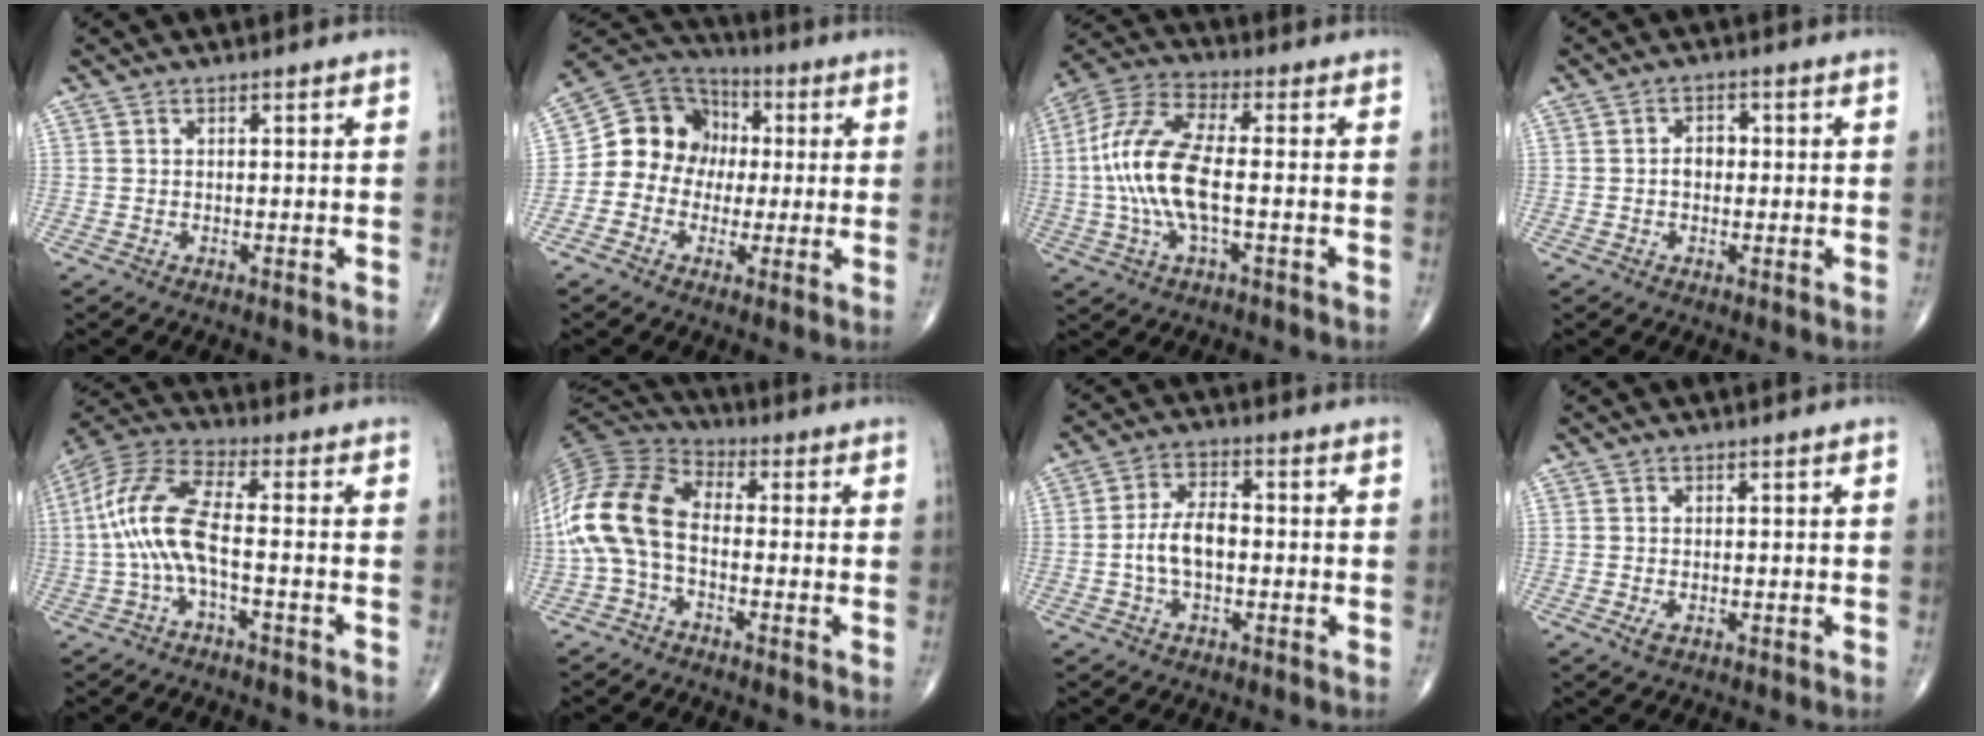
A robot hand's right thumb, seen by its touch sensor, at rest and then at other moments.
{"total": 12.3, "force": [-0.3, 11.0, 5.5], "torque": [-0.059, 0.037, -0.019]}
{"total": 14.8, "force": [-1.3, 5.5, 13.6], "torque": [-0.307, 0.027, -0.027]}
{"total": 3.0, "force": [-0.1, 2.2, 2.0], "torque": [-0.021, 0.012, -0.008]}
{"total": 12.1, "force": [-1.8, 3.9, 11.3], "torque": [-0.265, 0.042, -0.038]}
{"total": 14.7, "force": [-2.0, 8.8, 11.6], "torque": [-0.244, 0.042, -0.049]}
{"total": 7.1, "force": [-1.1, 3.9, 5.8], "torque": [-0.114, 0.021, -0.025]}
{"total": 1.3, "force": [-0.5, 0.6, 1.1], "torque": [-0.024, -0.005, -0.006]}